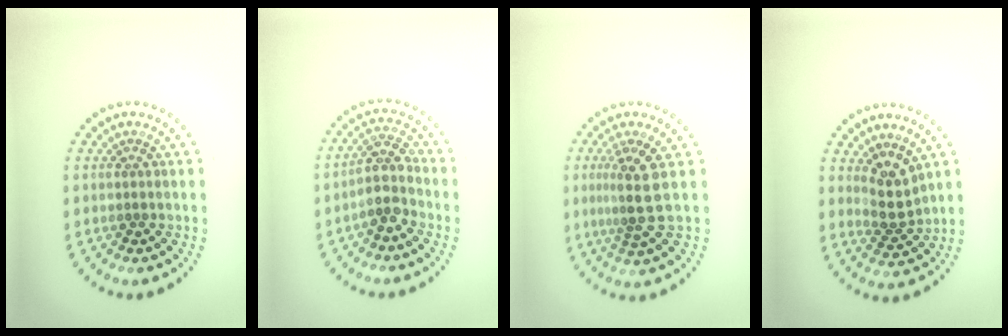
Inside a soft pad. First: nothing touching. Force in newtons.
{"total": 3.1, "press": 2.5, "slide": 1.9}
{"total": 3.2, "press": 2.5, "slide": 2.0}
{"total": 2.7, "press": 2.1, "slide": 1.7}